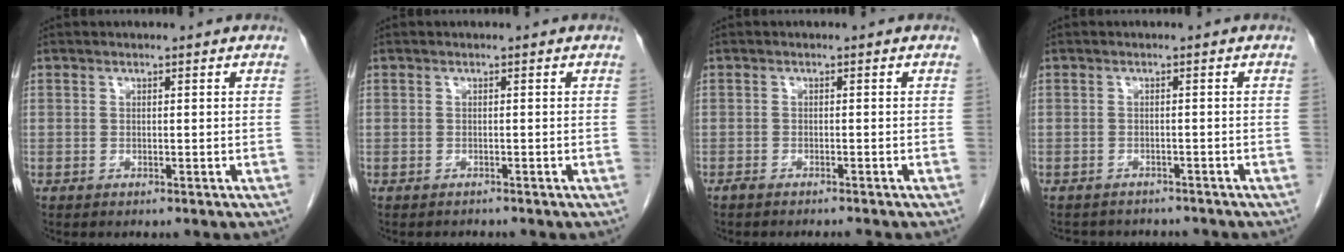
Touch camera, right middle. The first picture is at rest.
{"total": 0.8, "force": [-0.7, 0.2, -0.2], "torque": [-0.006, -0.003, -0.013]}
{"total": 2.5, "force": [-2.3, 0.0, 1.1], "torque": [-0.018, -0.004, -0.033]}
{"total": 6.6, "force": [-6.1, 2.3, 1.2], "torque": [-0.018, 0.002, -0.072]}